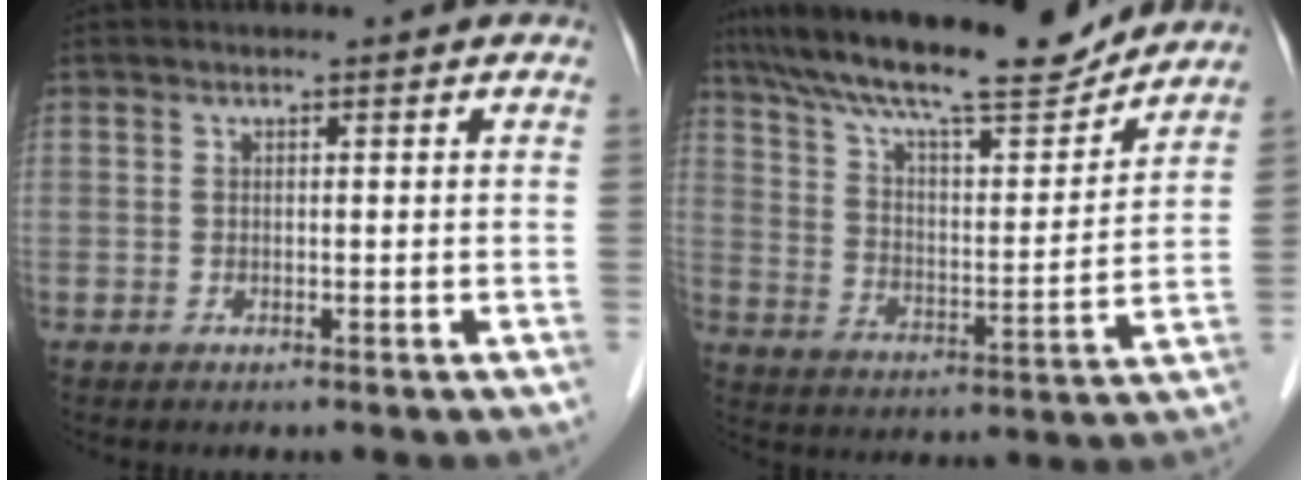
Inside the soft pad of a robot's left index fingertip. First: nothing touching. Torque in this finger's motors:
{"motor_torque": [0.78, -0.82, 0.86, 0.17]}